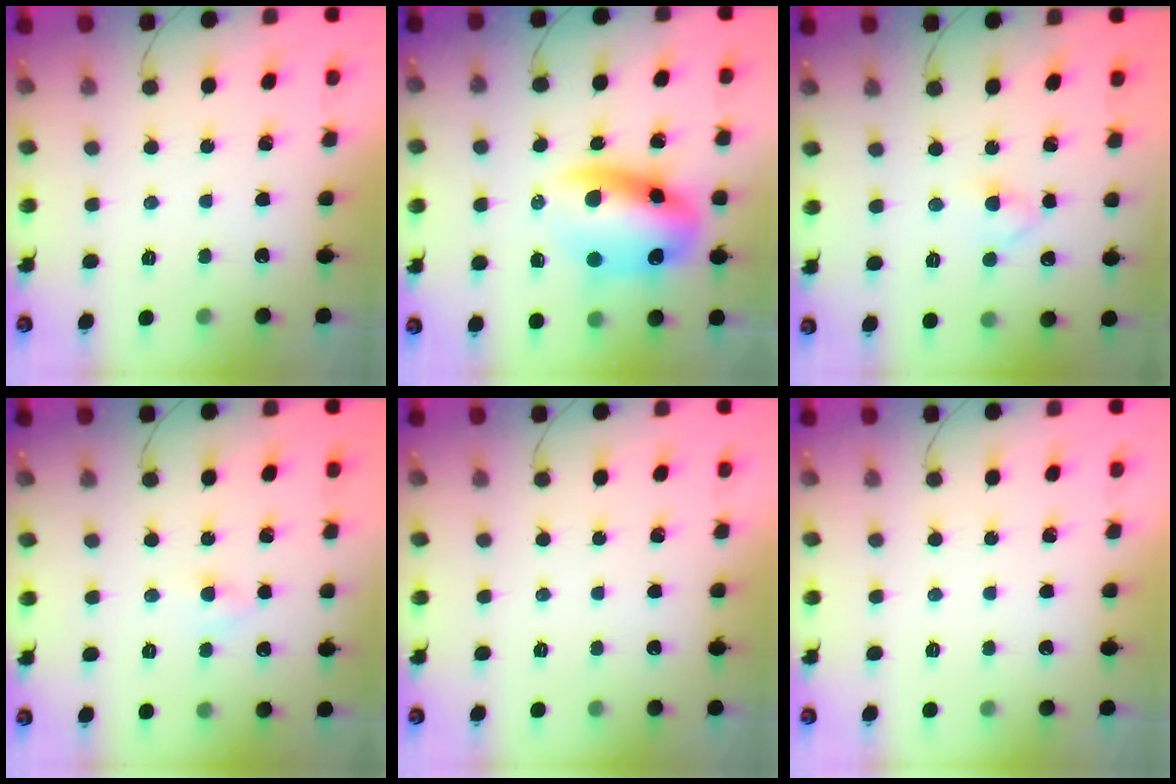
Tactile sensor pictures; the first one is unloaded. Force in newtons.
{"total": 14.4, "press": 13.9, "slide": 3.6}
{"total": 2.5, "press": 2.3, "slide": 1.1}
{"total": 3.4, "press": 3.3, "slide": 1.0}
{"total": 0.0}
{"total": 0.0}